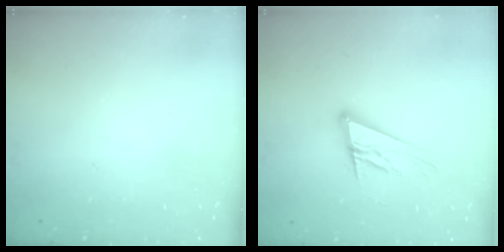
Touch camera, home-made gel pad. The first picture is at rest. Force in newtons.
{"total": 12.4, "press": 12.2, "slide": 2.2}